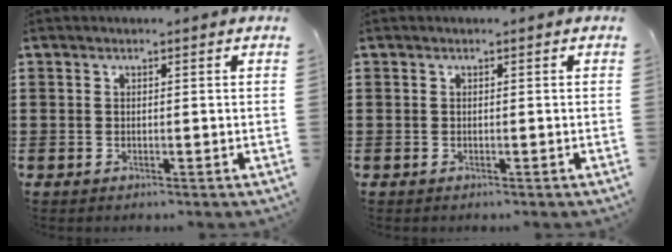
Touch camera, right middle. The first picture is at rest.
{"total": 0.0}